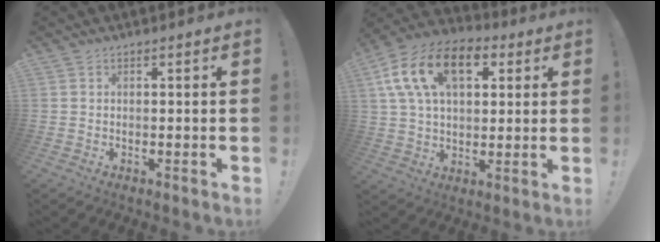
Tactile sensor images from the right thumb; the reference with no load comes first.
{"total": 19.2, "force": [7.6, 11.9, 13.0], "torque": [-0.225, -0.014, 0.136]}